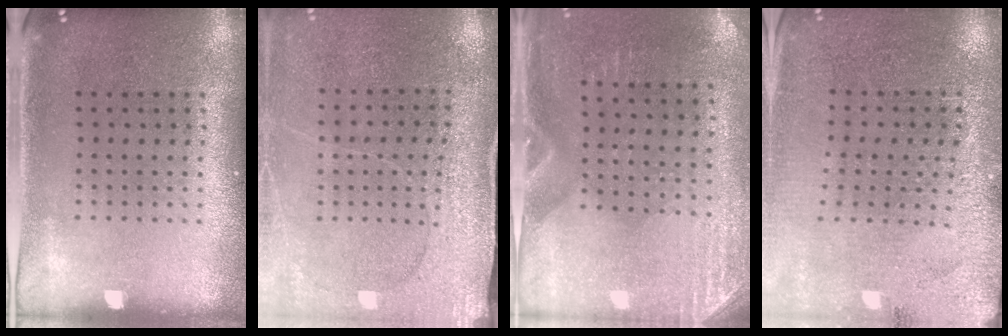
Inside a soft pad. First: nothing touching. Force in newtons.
{"total": 2.9, "press": 2.9, "slide": 0.4}
{"total": 2.9, "press": 2.5, "slide": 1.3}
{"total": 2.8, "press": 2.8, "slide": 0.1}